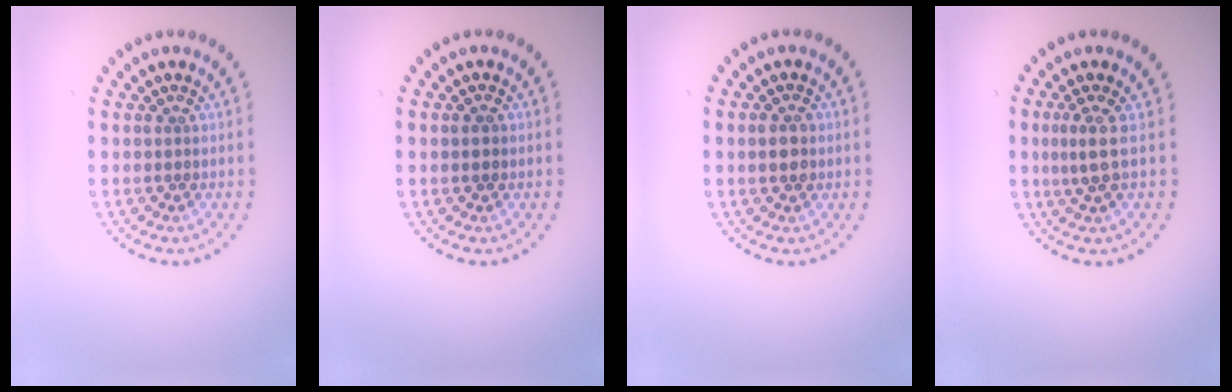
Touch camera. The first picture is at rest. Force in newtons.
{"total": 1.2, "press": 1.2, "slide": 0.2}
{"total": 2.3, "press": 2.3, "slide": 0.1}
{"total": 2.0, "press": 1.4, "slide": 1.3}